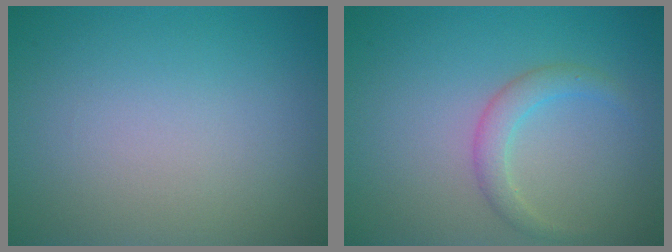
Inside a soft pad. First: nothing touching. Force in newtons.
{"total": 2.0, "press": 2.0, "slide": 0.2}